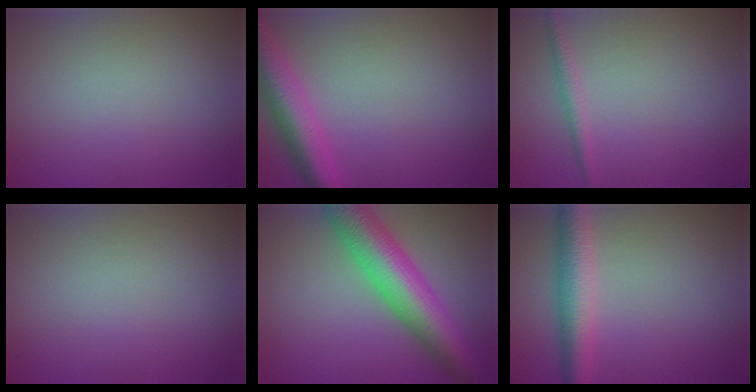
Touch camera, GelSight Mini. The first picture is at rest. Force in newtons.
{"total": 5.4, "press": 5.4, "slide": 0.1}
{"total": 1.3, "press": 1.3, "slide": 0.1}
{"total": 0.0}
{"total": 9.3, "press": 9.3, "slide": 0.3}
{"total": 4.8, "press": 4.8, "slide": 0.1}